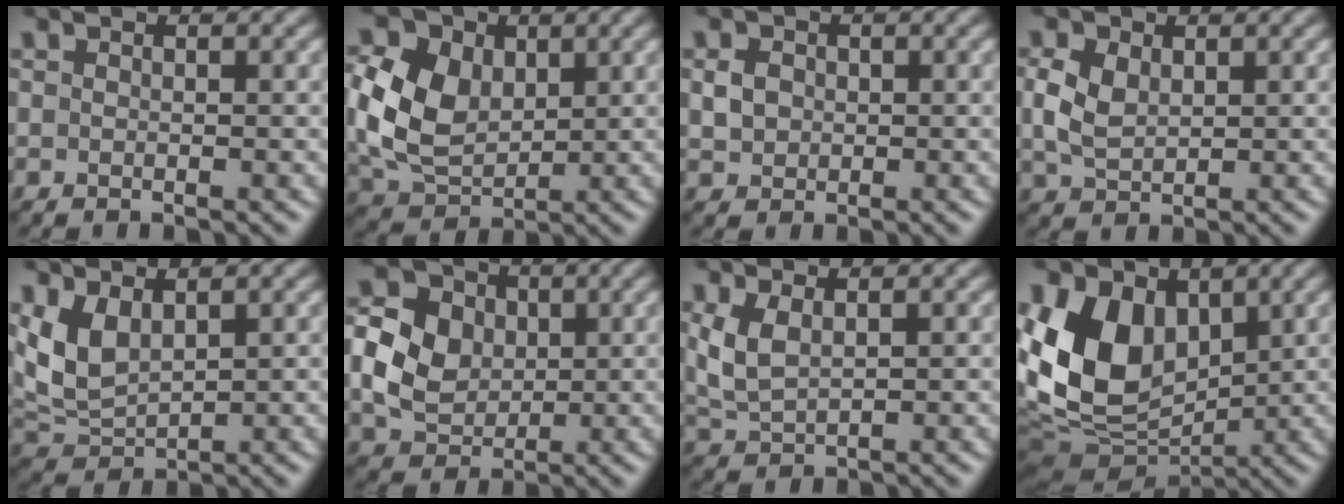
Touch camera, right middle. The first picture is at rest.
{"total": 8.5, "force": [1.3, 6.3, 5.6], "torque": [-0.148, 0.003, 0.024]}
{"total": 1.8, "force": [0.1, 1.6, 0.8], "torque": [-0.018, -0.001, 0.000]}
{"total": 3.2, "force": [0.7, 2.2, 2.2], "torque": [-0.059, 0.002, 0.017]}
{"total": 4.0, "force": [1.4, 2.3, 3.0], "torque": [-0.073, -0.002, 0.033]}
{"total": 6.4, "force": [0.3, 5.3, 3.6], "torque": [-0.089, 0.005, 0.009]}
{"total": 2.9, "force": [0.9, 1.5, 2.3], "torque": [-0.059, 0.000, 0.024]}
{"total": 10.8, "force": [2.2, 7.5, 7.3], "torque": [-0.159, -0.007, 0.035]}